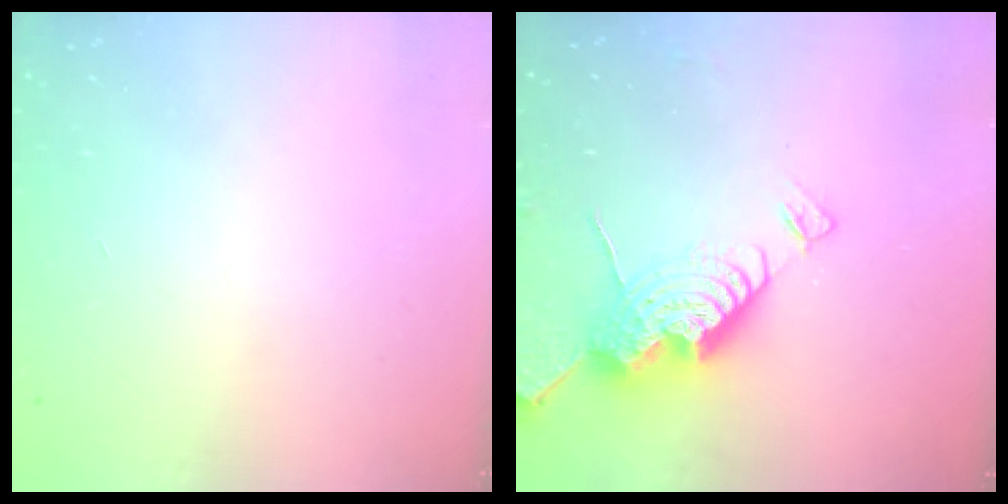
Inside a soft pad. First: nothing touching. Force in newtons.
{"total": 14.8, "press": 14.8, "slide": 1.3}